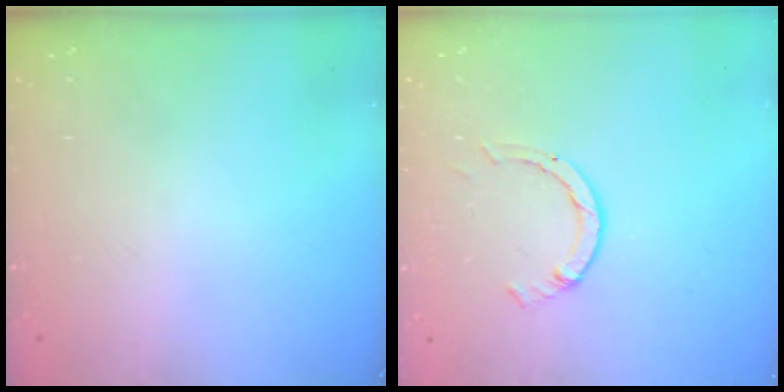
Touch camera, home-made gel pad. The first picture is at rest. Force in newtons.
{"total": 2.6, "press": 2.5, "slide": 0.3}